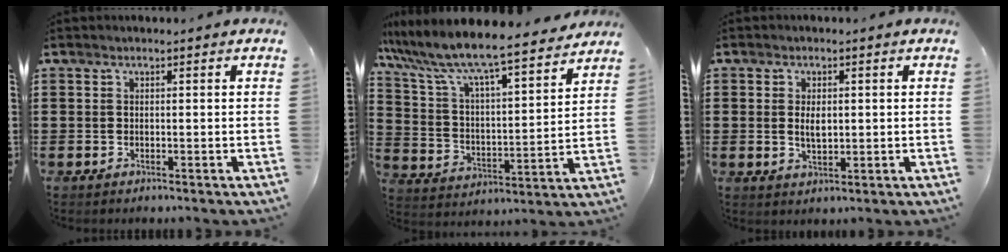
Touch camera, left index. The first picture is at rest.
{"total": 7.9, "force": [7.3, 0.2, 2.9], "torque": [-0.091, -0.054, 0.119]}
{"total": 2.8, "force": [0.2, 1.4, 2.4], "torque": [-0.040, 0.001, 0.002]}